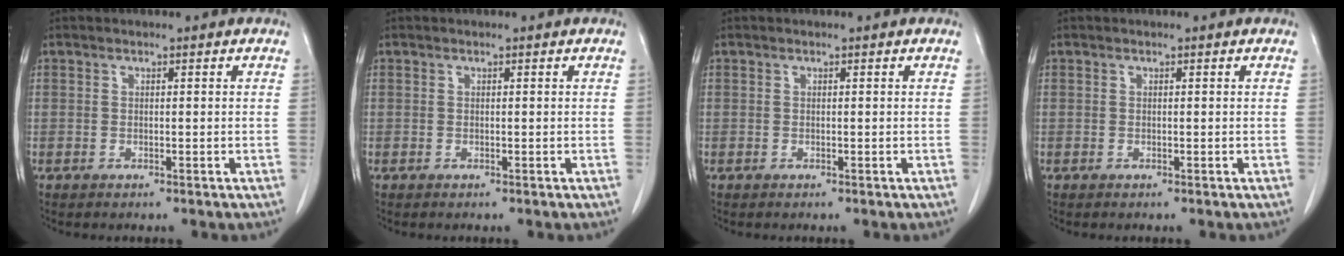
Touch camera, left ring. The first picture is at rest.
{"total": 0.0}
{"total": 0.0}
{"total": 0.0}